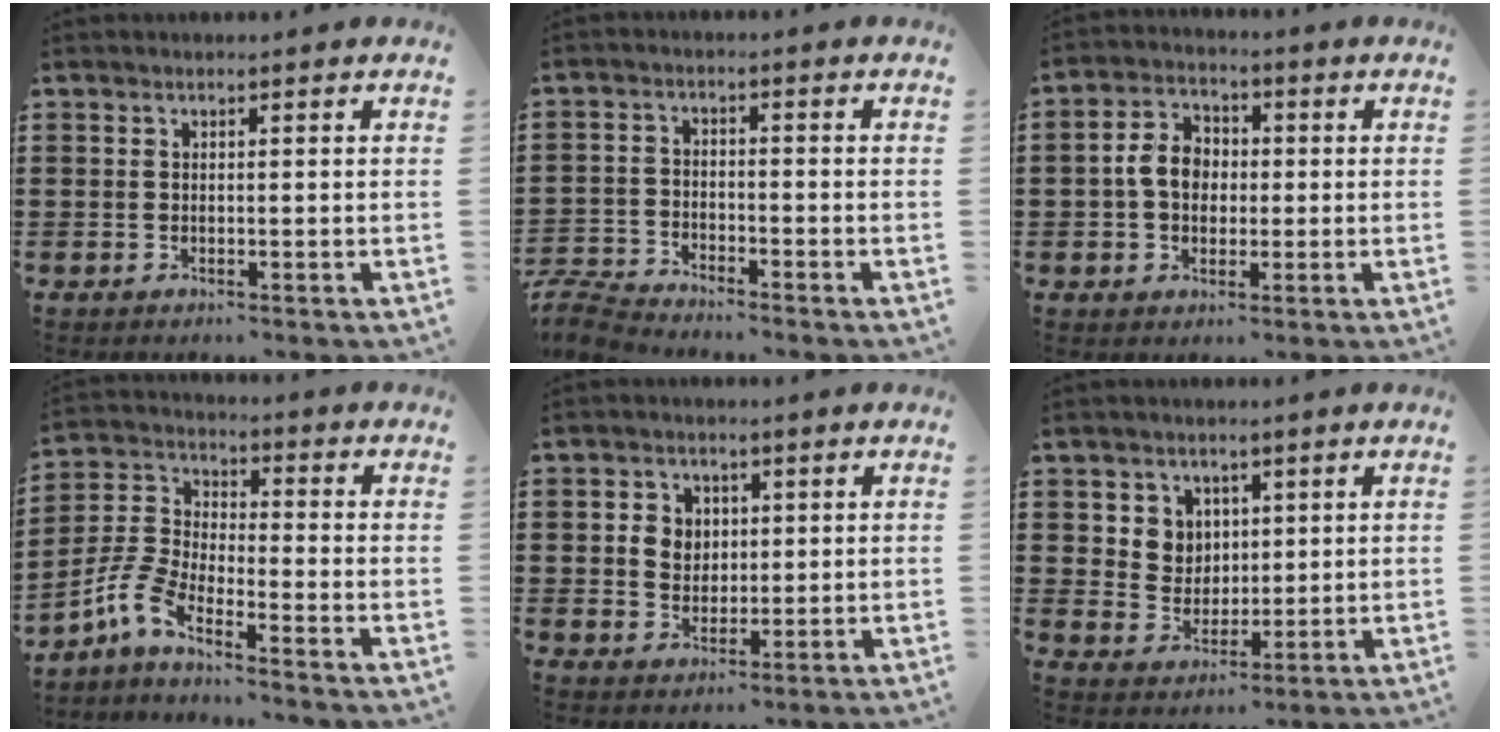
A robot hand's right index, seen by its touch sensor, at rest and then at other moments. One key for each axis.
{"total": 4.3, "fx": -4.2, "fy": 0.4, "fz": 0.5, "tx": -0.033, "ty": -0.005, "tz": -0.094}
{"total": 5.9, "fx": -0.3, "fy": 4.5, "fz": 3.8, "tx": -0.089, "ty": 0.013, "tz": -0.010}
{"total": 5.9, "fx": -4.5, "fy": 1.5, "fz": 3.4, "tx": -0.114, "ty": -0.015, "tz": -0.099}
{"total": 4.0, "fx": 0.9, "fy": 3.7, "fz": 1.3, "tx": -0.042, "ty": 0.013, "tz": 0.014}
{"total": 5.0, "fx": 2.2, "fy": 4.4, "fz": 0.4, "tx": -0.024, "ty": 0.009, "tz": 0.039}